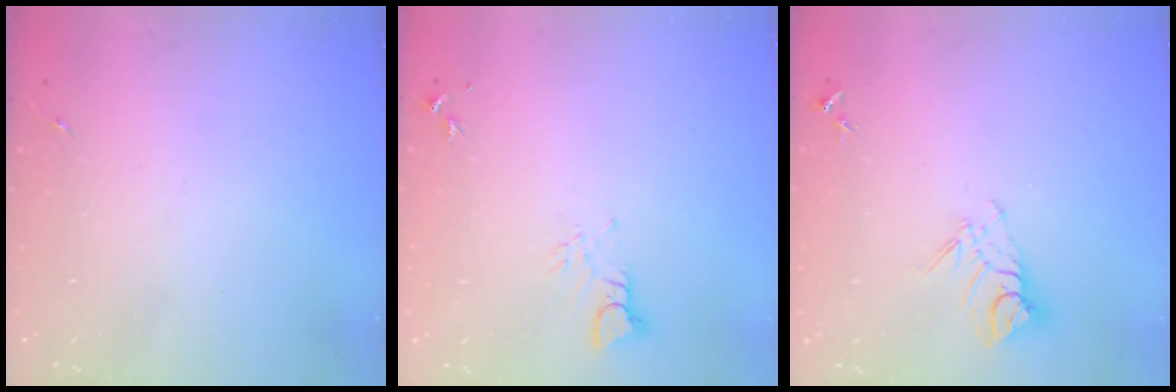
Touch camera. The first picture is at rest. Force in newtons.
{"total": 3.6, "press": 3.6, "slide": 0.3}
{"total": 8.8, "press": 8.7, "slide": 0.7}